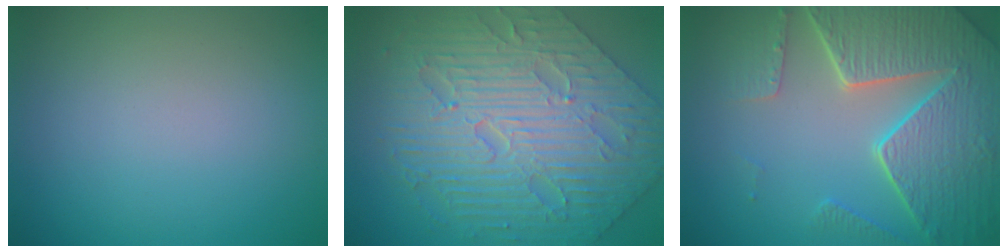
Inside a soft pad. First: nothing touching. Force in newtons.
{"total": 8.9, "press": 6.8, "slide": 5.7}
{"total": 8.3, "press": 6.1, "slide": 5.6}